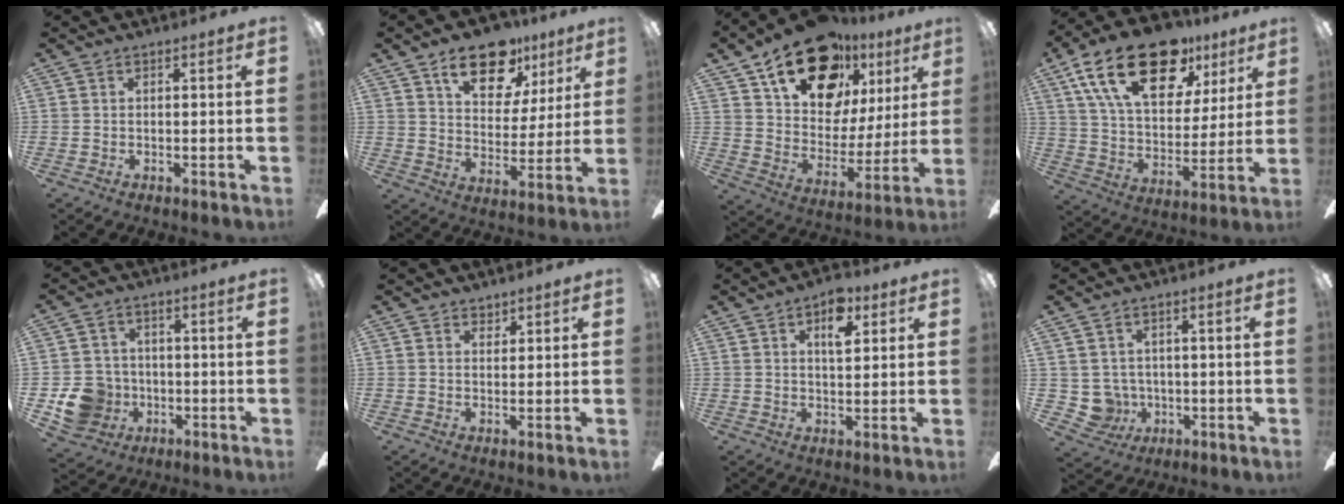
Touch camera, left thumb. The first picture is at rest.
{"total": 16.1, "force": [10.4, 8.7, 8.5], "torque": [-0.120, -0.047, 0.180]}
{"total": 22.9, "force": [14.5, 13.2, 11.8], "torque": [-0.189, -0.080, 0.258]}
{"total": 25.0, "force": [14.6, 12.6, 15.9], "torque": [-0.263, -0.064, 0.253]}
{"total": 9.8, "force": [-3.0, 8.8, 2.8], "torque": [-0.077, 0.031, -0.047]}
{"total": 1.9, "force": [1.7, 0.9, 0.0], "torque": [0.007, -0.006, 0.031]}
{"total": 7.8, "force": [4.0, 3.9, 5.5], "torque": [-0.067, -0.010, 0.062]}
{"total": 5.5, "force": [0.6, 5.4, 1.0], "torque": [-0.049, -0.008, 0.015]}